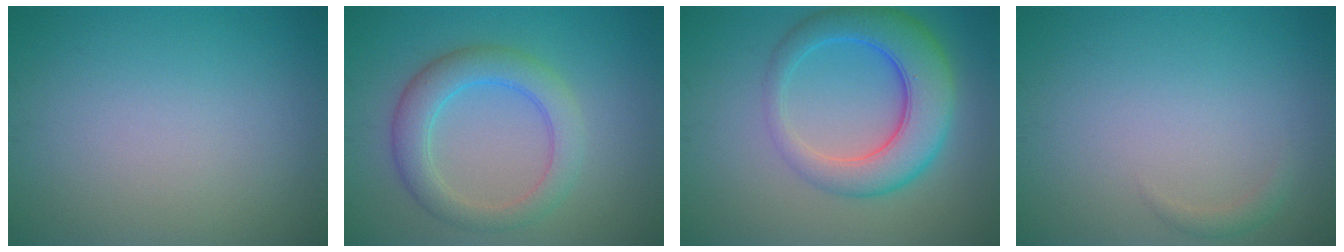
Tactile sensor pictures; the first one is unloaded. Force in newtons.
{"total": 4.6, "press": 4.6, "slide": 0.1}
{"total": 6.9, "press": 6.9, "slide": 0.2}
{"total": 0.9, "press": 0.9, "slide": 0.1}